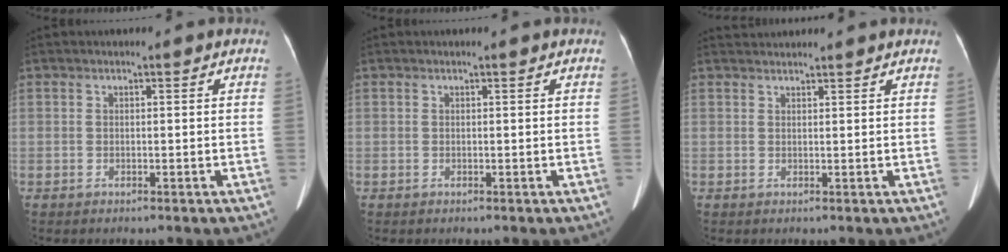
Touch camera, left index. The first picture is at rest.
{"total": 0.0}
{"total": 2.5, "force": [2.4, 0.3, 0.0], "torque": [-0.007, 0.029, 0.043]}